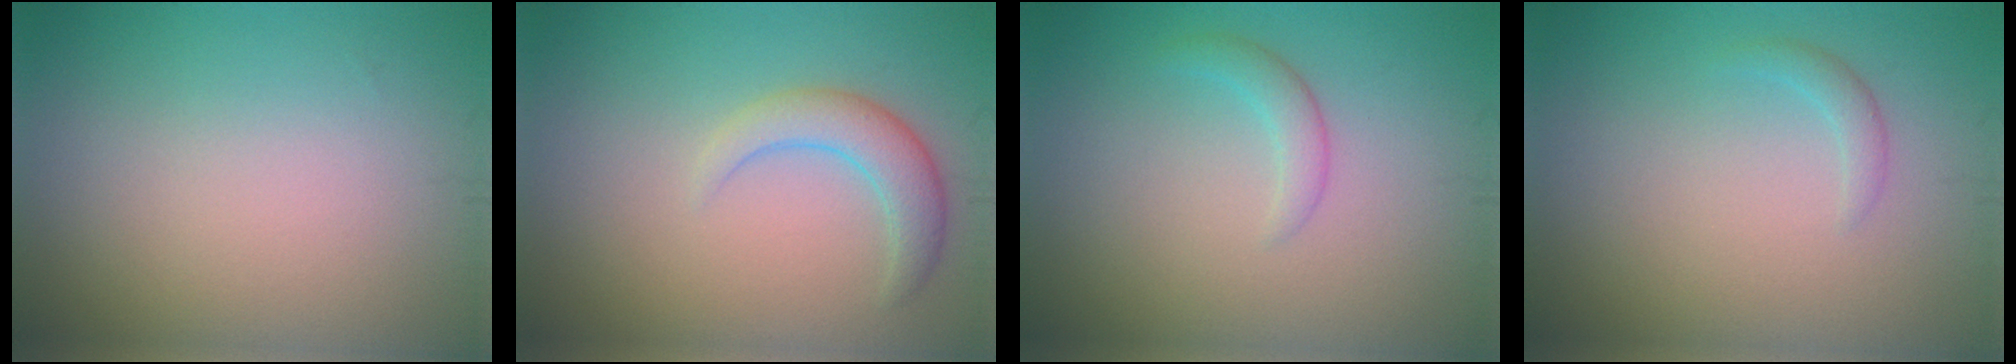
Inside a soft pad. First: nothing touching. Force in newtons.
{"total": 2.9, "press": 2.9, "slide": 0.1}
{"total": 1.5, "press": 1.5, "slide": 0.1}
{"total": 1.0, "press": 1.0, "slide": 0.0}